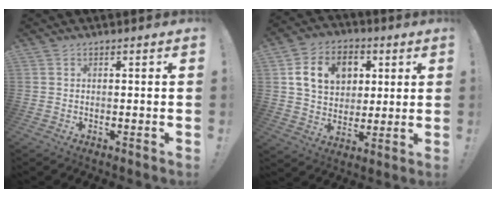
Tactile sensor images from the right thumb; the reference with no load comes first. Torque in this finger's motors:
{"motor_torque": [0.85, 0.85, 0.41, -0.19, 0.13]}